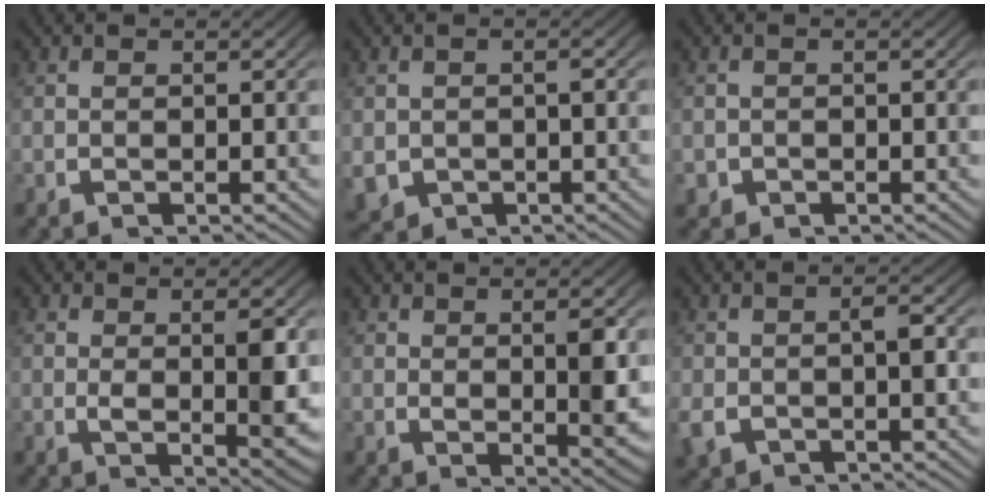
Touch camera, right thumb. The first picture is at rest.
{"total": 4.1, "force": [-1.3, 3.4, 1.8], "torque": [-0.052, -0.034, -0.003]}
{"total": 1.5, "force": [-0.8, 1.3, 0.2], "torque": [-0.010, -0.014, -0.007]}
{"total": 5.1, "force": [0.1, 2.0, 4.7], "torque": [-0.078, -0.024, 0.015]}
{"total": 4.0, "force": [0.5, 1.6, 3.7], "torque": [-0.055, -0.018, 0.017]}
{"total": 3.0, "force": [-0.8, 2.1, 1.9], "torque": [-0.047, -0.012, -0.004]}